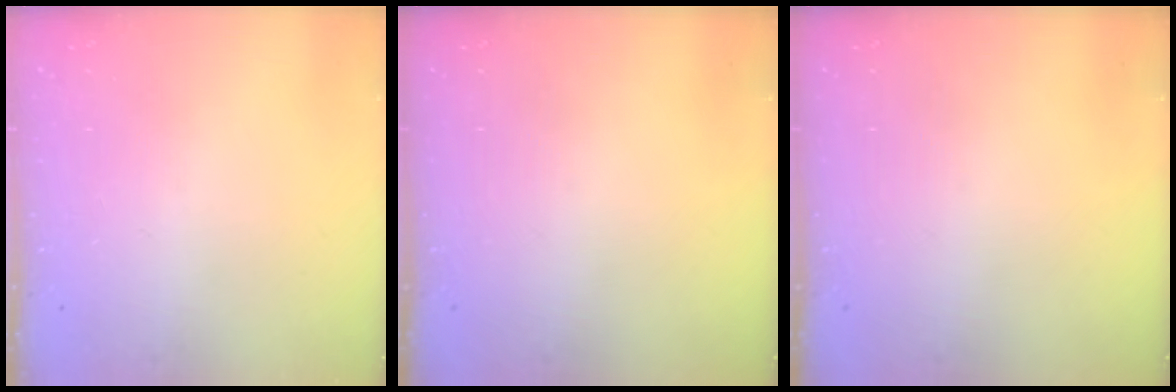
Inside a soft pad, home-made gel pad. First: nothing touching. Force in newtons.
{"total": 0.0}
{"total": 0.0}